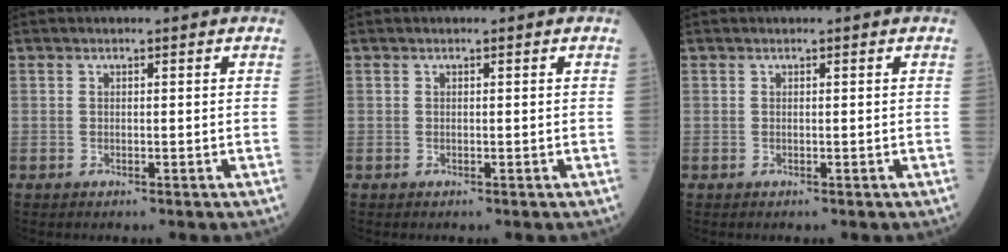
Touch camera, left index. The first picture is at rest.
{"total": 0.0}
{"total": 0.0}